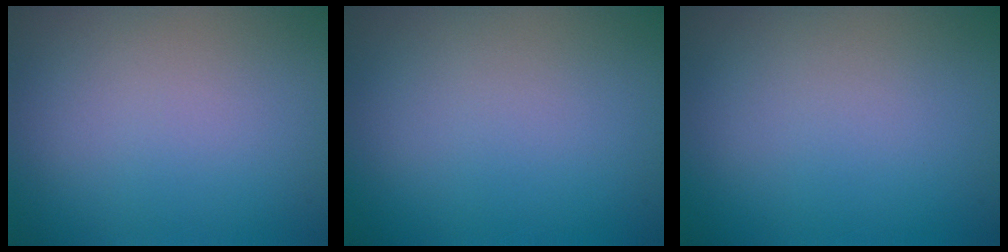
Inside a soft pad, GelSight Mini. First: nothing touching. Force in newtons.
{"total": 0.0}
{"total": 0.0}